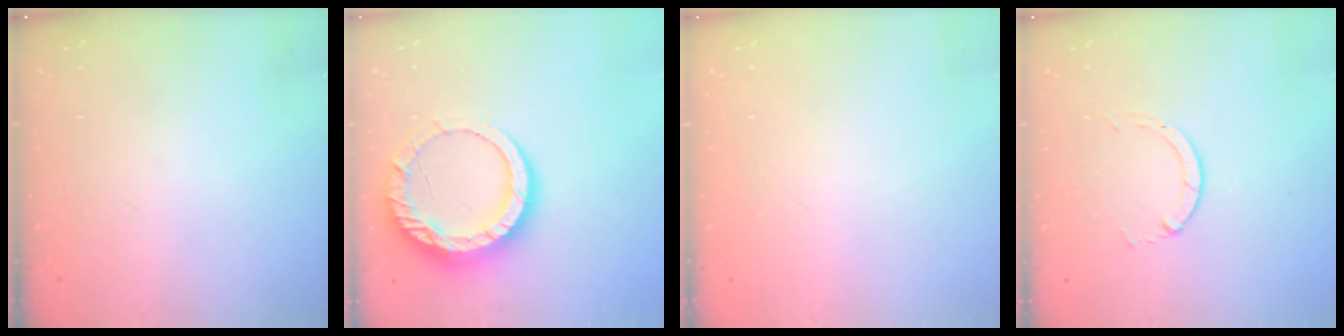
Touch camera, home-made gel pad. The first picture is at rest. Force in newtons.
{"total": 14.3, "press": 14.3, "slide": 1.3}
{"total": 2.6, "press": 2.6, "slide": 0.2}
{"total": 1.3, "press": 1.2, "slide": 0.3}